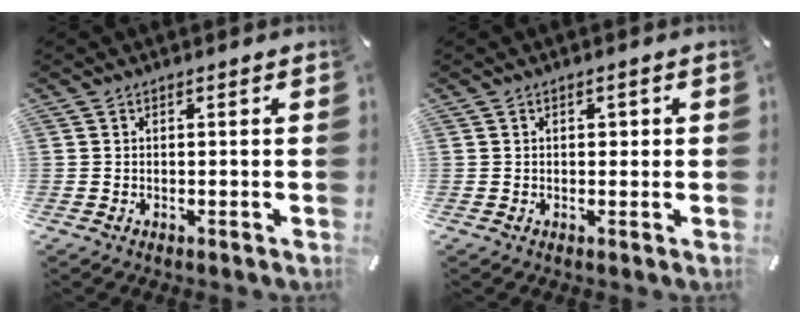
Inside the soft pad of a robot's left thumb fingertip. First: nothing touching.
{"total": 1.2, "force": [0.2, 0.9, 0.8], "torque": [-0.009, 0.003, -0.002]}